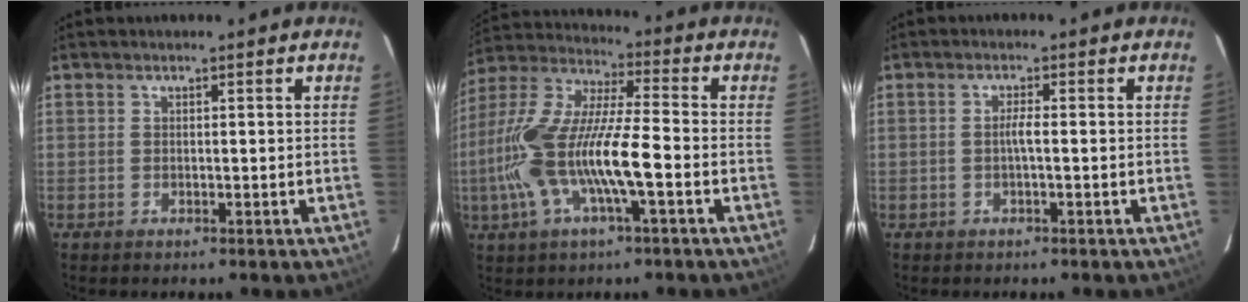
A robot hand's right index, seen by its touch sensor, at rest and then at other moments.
{"total": 18.5, "force": [-4.6, 3.8, 17.5], "torque": [-0.349, -0.008, -0.090]}
{"total": 1.7, "force": [-0.3, -0.2, 1.7], "torque": [-0.030, 0.003, -0.006]}